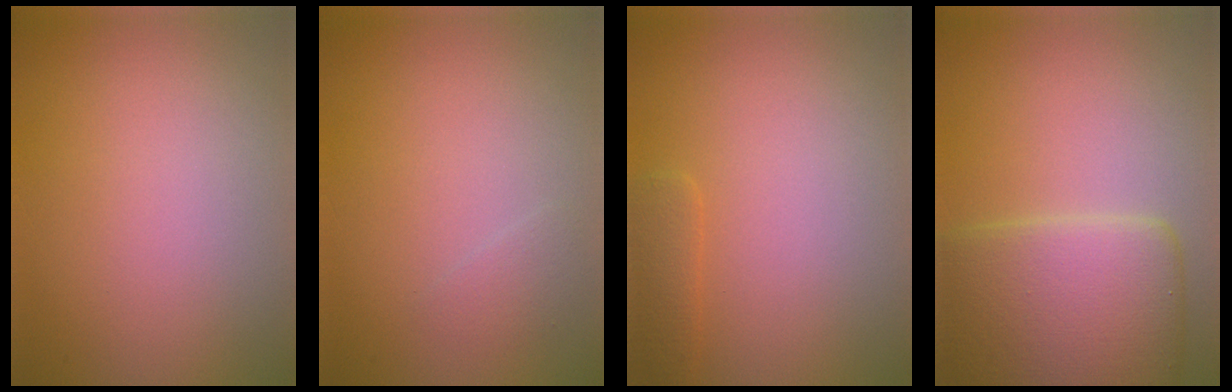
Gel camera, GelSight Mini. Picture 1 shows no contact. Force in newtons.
{"total": 0.9, "press": 0.9, "slide": 0.0}
{"total": 1.4, "press": 1.4, "slide": 0.2}
{"total": 8.1, "press": 8.1, "slide": 0.2}